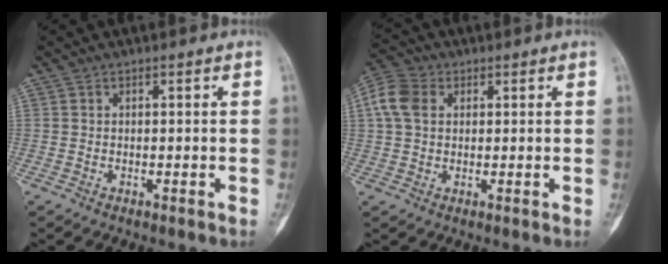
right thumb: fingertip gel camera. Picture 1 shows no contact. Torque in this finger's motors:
{"motor_torque": [-0.41, 0.80, 0.78, 0.13, 0.06]}